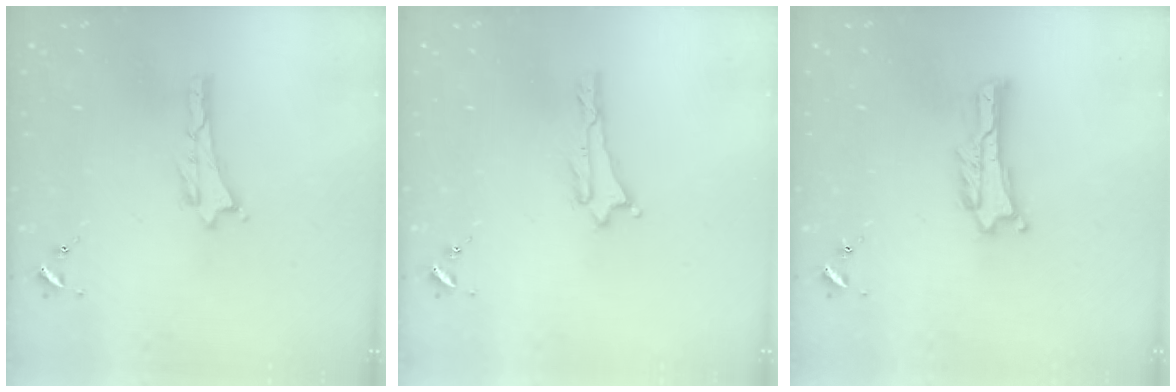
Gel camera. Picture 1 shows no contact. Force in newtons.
{"total": 0.0}
{"total": 1.0, "press": 1.0, "slide": 0.2}